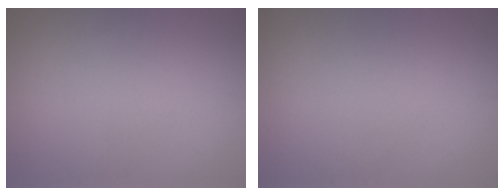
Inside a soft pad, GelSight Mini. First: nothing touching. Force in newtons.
{"total": 0.0}